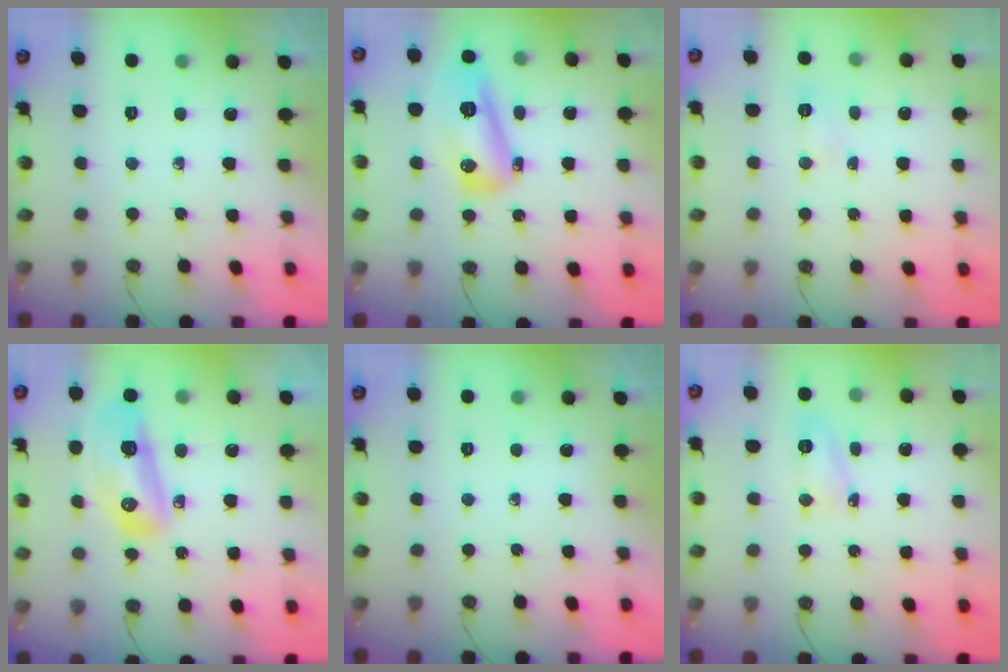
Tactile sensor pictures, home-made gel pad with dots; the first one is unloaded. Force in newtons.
{"total": 11.9, "press": 11.8, "slide": 1.0}
{"total": 4.4, "press": 4.3, "slide": 0.8}
{"total": 18.2, "press": 14.4, "slide": 11.0}
{"total": 0.0}
{"total": 7.1, "press": 7.0, "slide": 0.5}